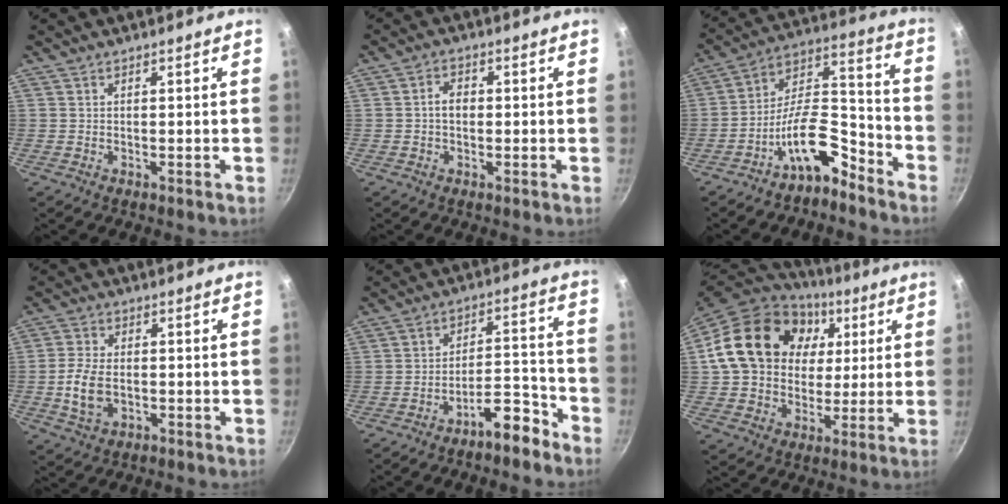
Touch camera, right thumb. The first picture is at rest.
{"total": 3.2, "force": [-0.1, 2.3, 2.3], "torque": [-0.028, 0.011, -0.005]}
{"total": 13.1, "force": [-8.5, 5.5, 8.3], "torque": [-0.118, 0.103, -0.151]}
{"total": 7.2, "force": [-1.2, 4.6, 5.4], "torque": [-0.107, 0.009, -0.023]}
{"total": 8.2, "force": [-6.0, 2.6, 4.9], "torque": [-0.049, 0.069, -0.086]}
{"total": 23.7, "force": [5.4, 18.8, 13.4], "torque": [-0.224, 0.024, 0.092]}